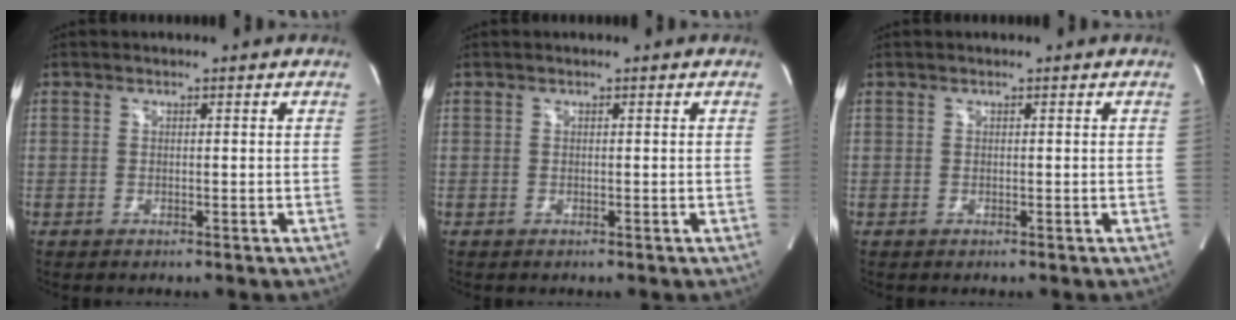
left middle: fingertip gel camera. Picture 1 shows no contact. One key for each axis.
{"total": 0.0}
{"total": 0.0}